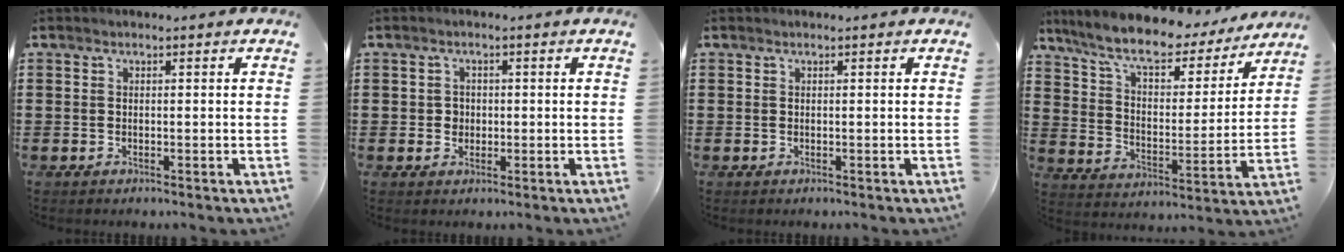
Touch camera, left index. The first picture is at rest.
{"total": 1.8, "force": [0.0, 1.8, 0.4], "torque": [-0.015, 0.008, -0.004]}
{"total": 0.0}
{"total": 9.1, "force": [7.8, 2.0, 4.1], "torque": [-0.113, -0.045, 0.133]}